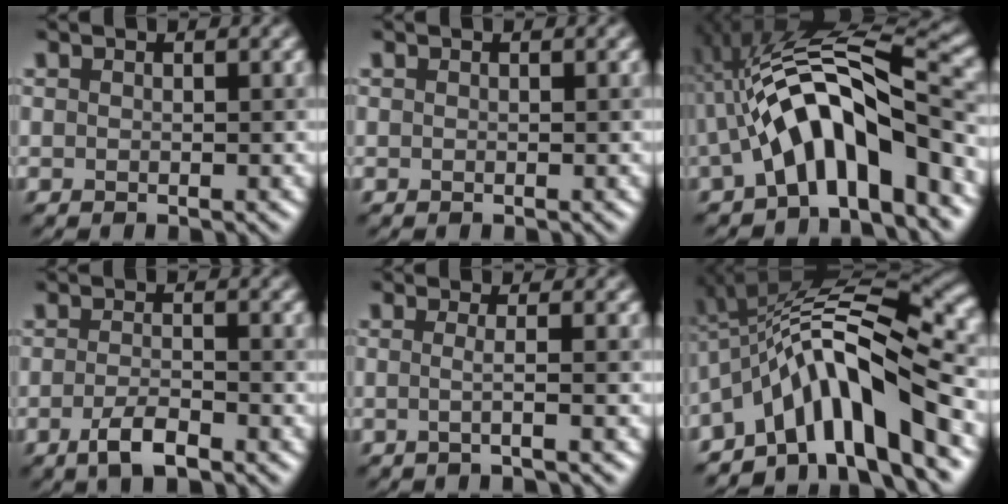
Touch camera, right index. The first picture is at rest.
{"total": 0.0}
{"total": 10.6, "force": [-2.1, 4.2, 9.5], "torque": [-0.149, 0.024, -0.040]}
{"total": 2.8, "force": [-1.7, 0.8, 2.1], "torque": [-0.045, 0.000, -0.035]}
{"total": 2.2, "force": [-0.2, 0.7, 2.0], "torque": [-0.021, -0.014, -0.028]}
{"total": 12.3, "force": [-4.3, 3.5, 10.9], "torque": [-0.156, 0.022, -0.075]}